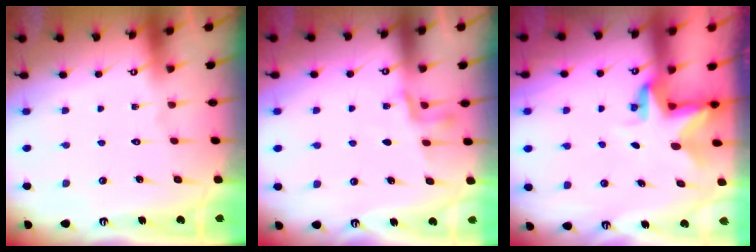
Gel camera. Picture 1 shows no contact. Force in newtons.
{"total": 5.3, "press": 5.2, "slide": 1.2}
{"total": 3.2, "press": 3.2, "slide": 0.2}